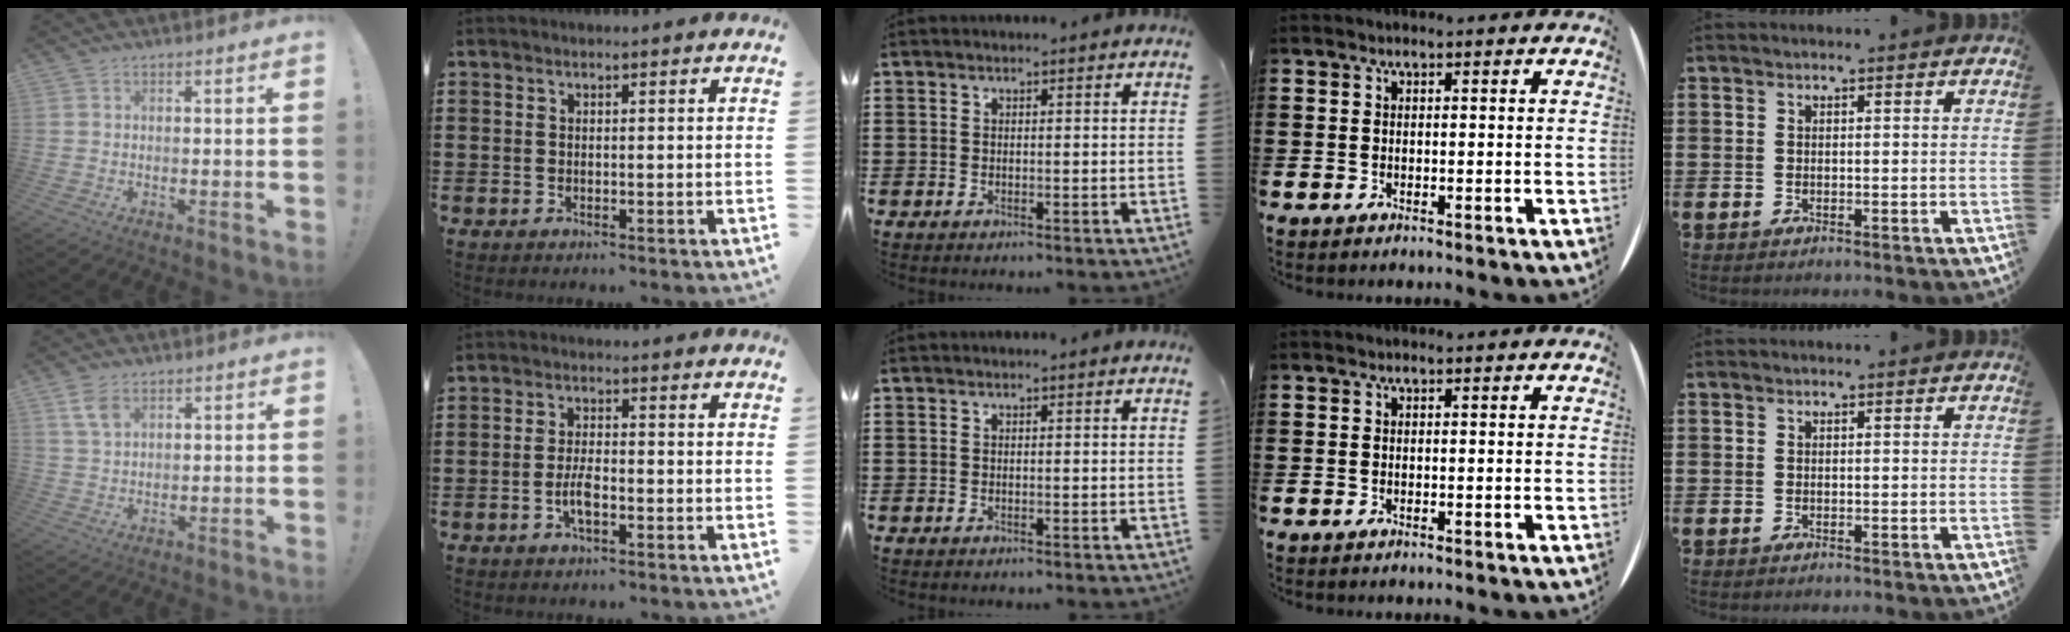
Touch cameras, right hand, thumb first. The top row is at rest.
{"thumb": {"total": 5.0, "force": [2.8, 2.6, 3.2], "torque": [-0.053, -0.010, 0.051]}, "index": {"total": 3.7, "force": [-1.4, 1.3, 3.2], "torque": [-0.078, -0.003, -0.032]}}